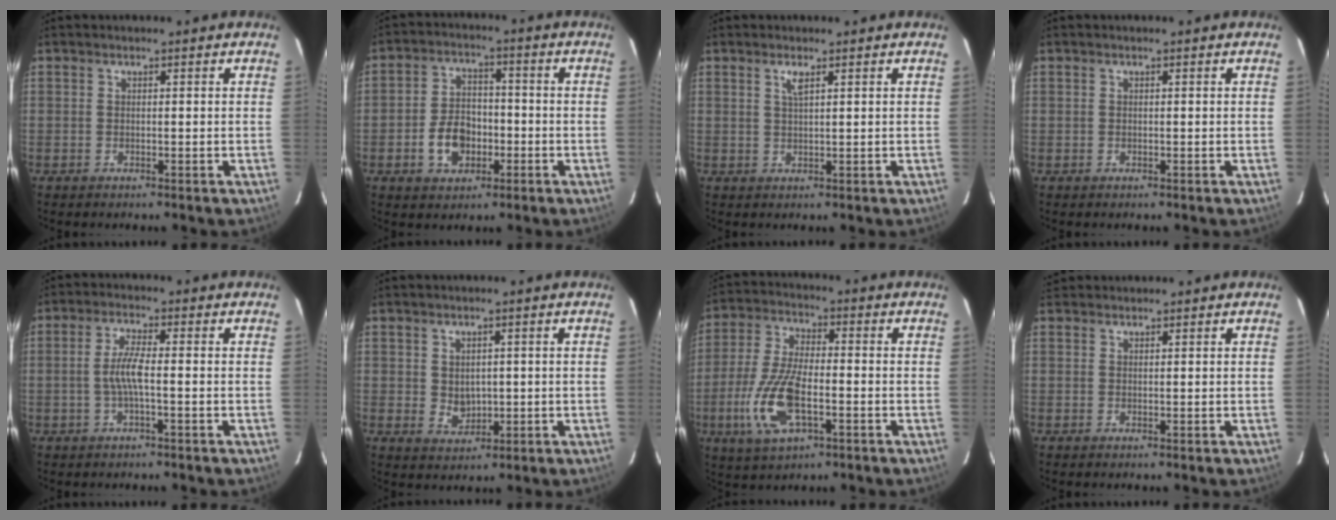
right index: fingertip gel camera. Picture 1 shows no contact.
{"total": 8.2, "force": [-2.8, 5.8, 5.0], "torque": [-0.102, 0.019, -0.040]}
{"total": 1.8, "force": [1.0, 0.3, 1.5], "torque": [-0.029, 0.001, 0.018]}
{"total": 0.0}
{"total": 4.4, "force": [-0.9, 0.3, 4.3], "torque": [-0.088, 0.002, -0.016]}
{"total": 3.6, "force": [0.4, 3.0, 1.9], "torque": [-0.031, 0.000, 0.014]}
{"total": 13.0, "force": [-4.1, 5.3, 11.2], "torque": [-0.243, -0.006, -0.077]}
{"total": 1.9, "force": [1.7, 0.9, 0.1], "torque": [-0.001, 0.013, 0.028]}